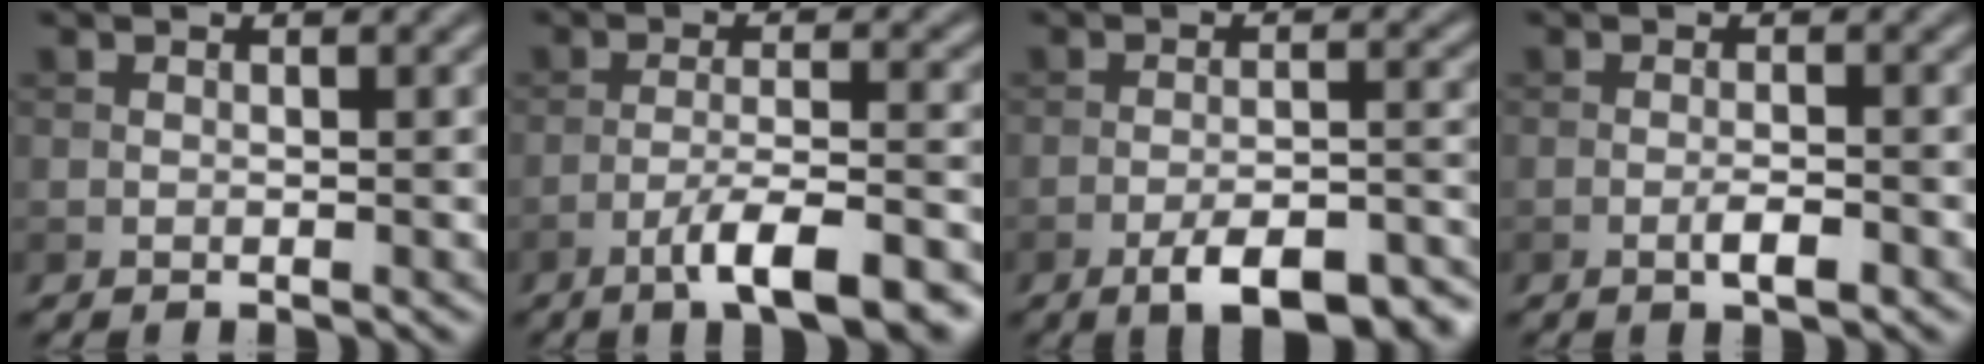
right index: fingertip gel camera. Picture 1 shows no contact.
{"total": 7.4, "force": [-4.6, 1.6, 5.6], "torque": [-0.089, 0.003, -0.073]}
{"total": 7.8, "force": [-5.0, 2.5, 5.4], "torque": [-0.078, 0.000, -0.075]}
{"total": 1.9, "force": [-0.9, 0.4, 1.6], "torque": [-0.028, 0.002, -0.017]}